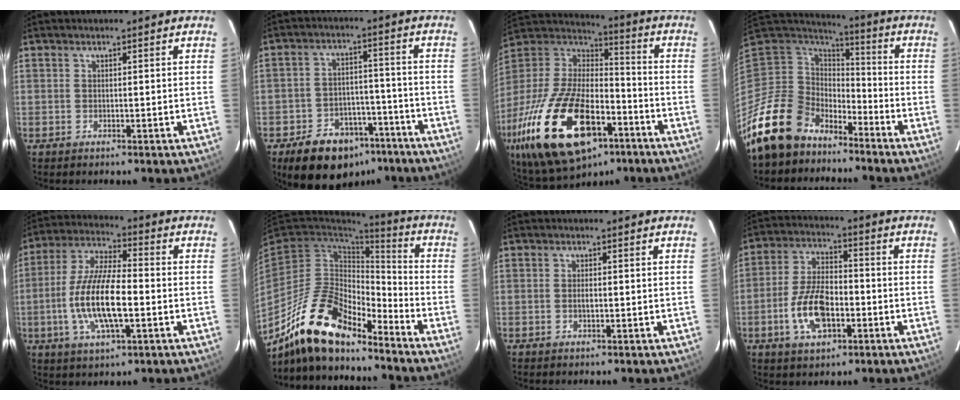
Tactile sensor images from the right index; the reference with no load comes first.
{"total": 14.7, "force": [-10.0, 8.8, 6.2], "torque": [-0.135, 0.024, -0.129]}
{"total": 31.7, "force": [-15.2, 15.8, 22.8], "torque": [-0.474, -0.031, -0.250]}
{"total": 15.0, "force": [-11.7, 8.9, 3.0], "torque": [-0.096, 0.019, -0.214]}
{"total": 14.6, "force": [-3.2, 4.6, 13.5], "torque": [-0.276, -0.004, -0.060]}
{"total": 17.6, "force": [-13.9, 5.9, 9.0], "torque": [-0.186, -0.005, -0.257]}
{"total": 1.1, "force": [-0.2, 0.5, 1.0], "torque": [-0.018, -0.001, -0.004]}
{"total": 11.3, "force": [-3.7, 5.8, 8.9], "torque": [-0.185, 0.007, -0.062]}